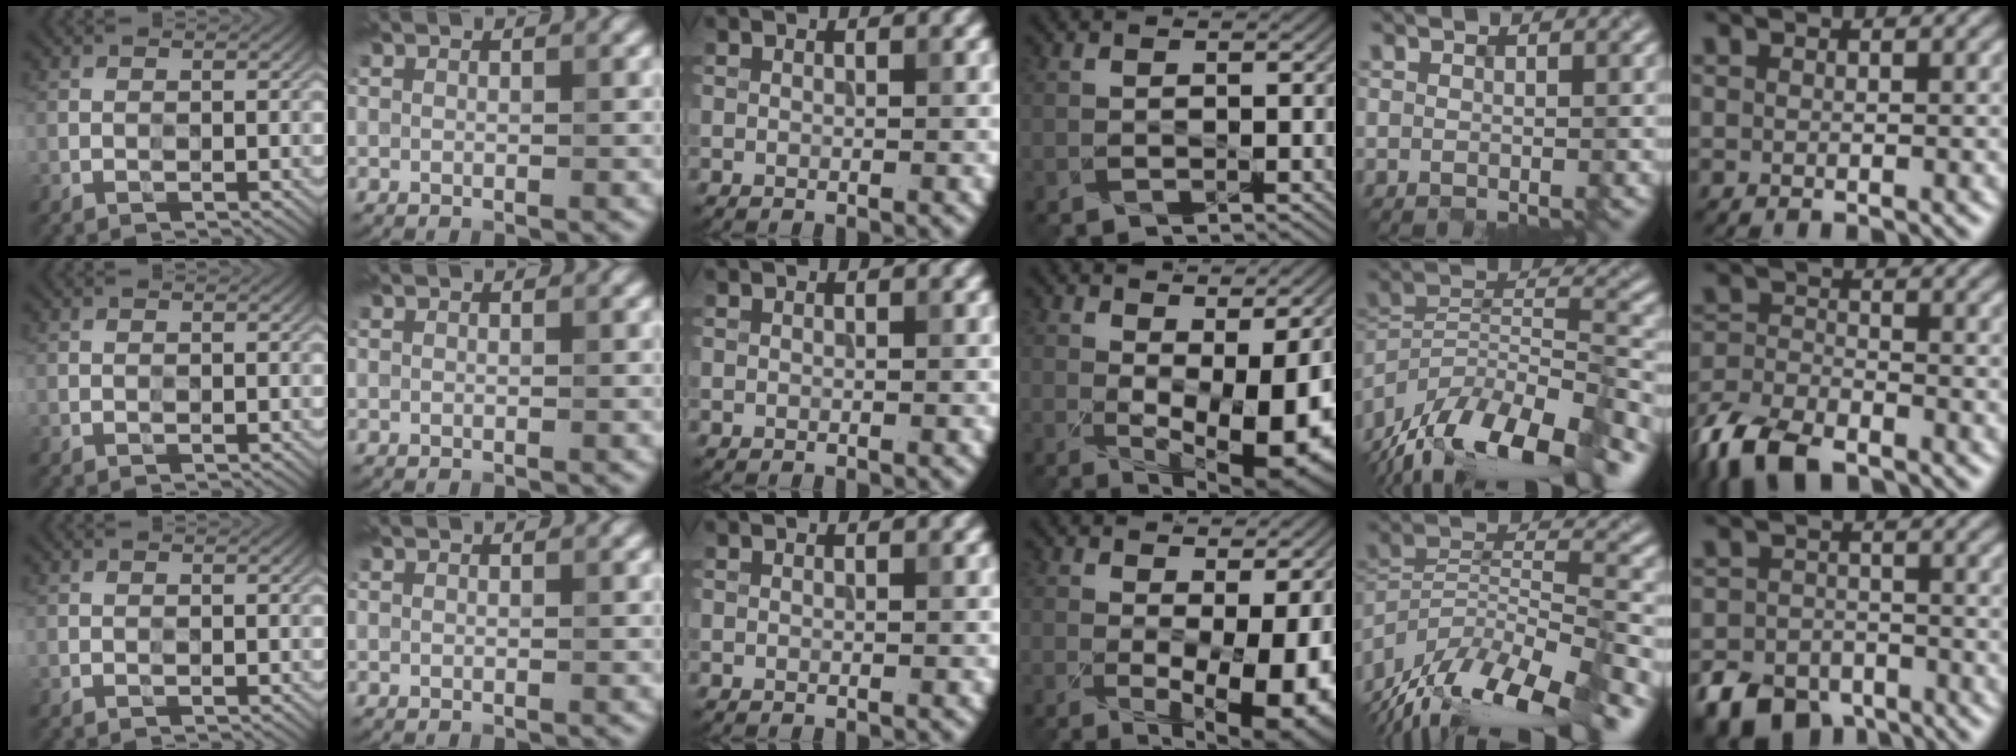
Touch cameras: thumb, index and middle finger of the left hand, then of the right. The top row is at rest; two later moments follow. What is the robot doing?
{"motion": "close", "object": "medicine box"}